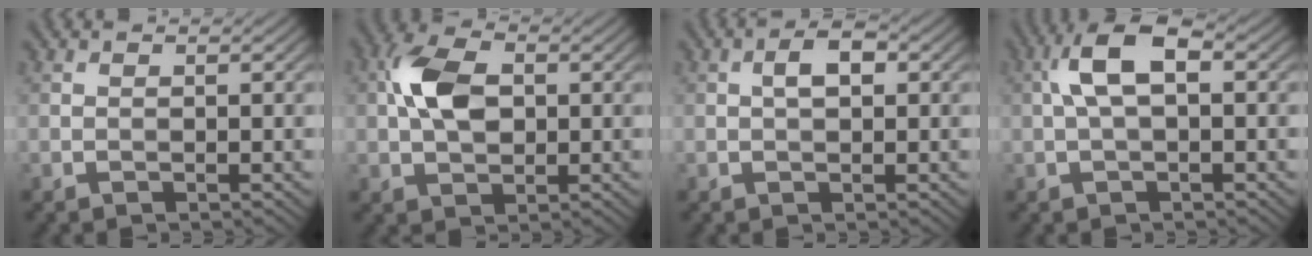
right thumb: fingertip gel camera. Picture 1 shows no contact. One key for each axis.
{"total": 7.1, "fx": 1.0, "fy": 4.5, "fz": 5.5, "tx": -0.119, "ty": 0.013, "tz": 0.010}
{"total": 2.8, "fx": 0.5, "fy": 1.4, "fz": 2.4, "tx": -0.039, "ty": 0.007, "tz": 0.006}
{"total": 6.2, "fx": 0.9, "fy": 2.7, "fz": 5.6, "tx": -0.118, "ty": 0.021, "tz": 0.010}